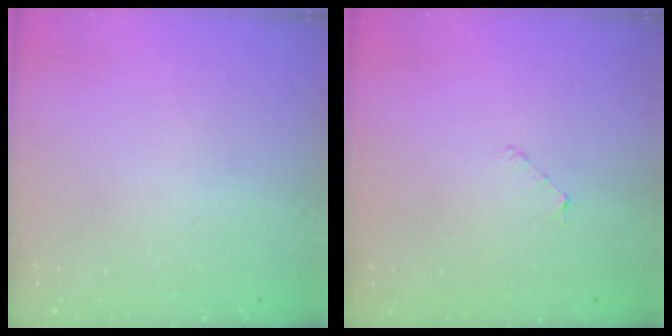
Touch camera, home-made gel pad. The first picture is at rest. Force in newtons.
{"total": 3.0, "press": 3.0, "slide": 0.3}